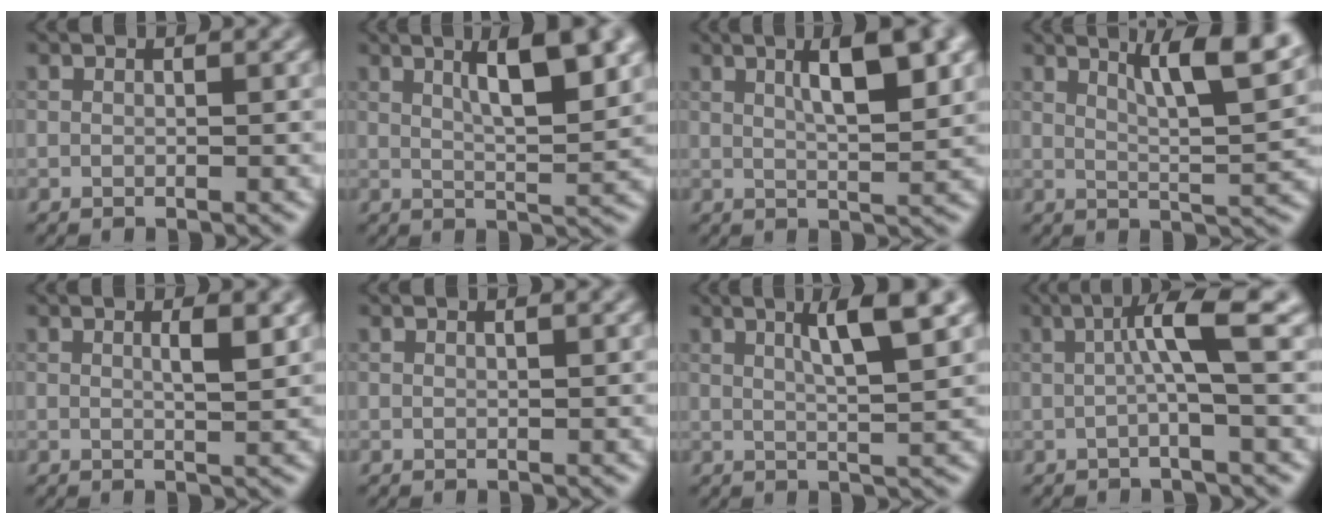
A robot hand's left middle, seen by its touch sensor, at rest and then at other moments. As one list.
[{"total": 7.2, "force": [2.9, 1.9, 6.3], "torque": [-0.084, 0.008, 0.044]}, {"total": 6.6, "force": [2.3, 1.8, 5.9], "torque": [-0.081, 0.007, 0.034]}, {"total": 7.6, "force": [4.1, 1.5, 6.2], "torque": [-0.083, 0.007, 0.065]}, {"total": 2.1, "force": [0.6, 0.5, 1.9], "torque": [-0.027, 0.001, 0.007]}, {"total": 0.5, "force": [0.3, 0.1, 0.4], "torque": [-0.008, 0.000, 0.002]}, {"total": 5.3, "force": [2.2, 0.9, 4.7], "torque": [-0.069, 0.005, 0.033]}, {"total": 4.4, "force": [0.5, 0.3, 4.3], "torque": [-0.075, 0.008, 0.005]}]